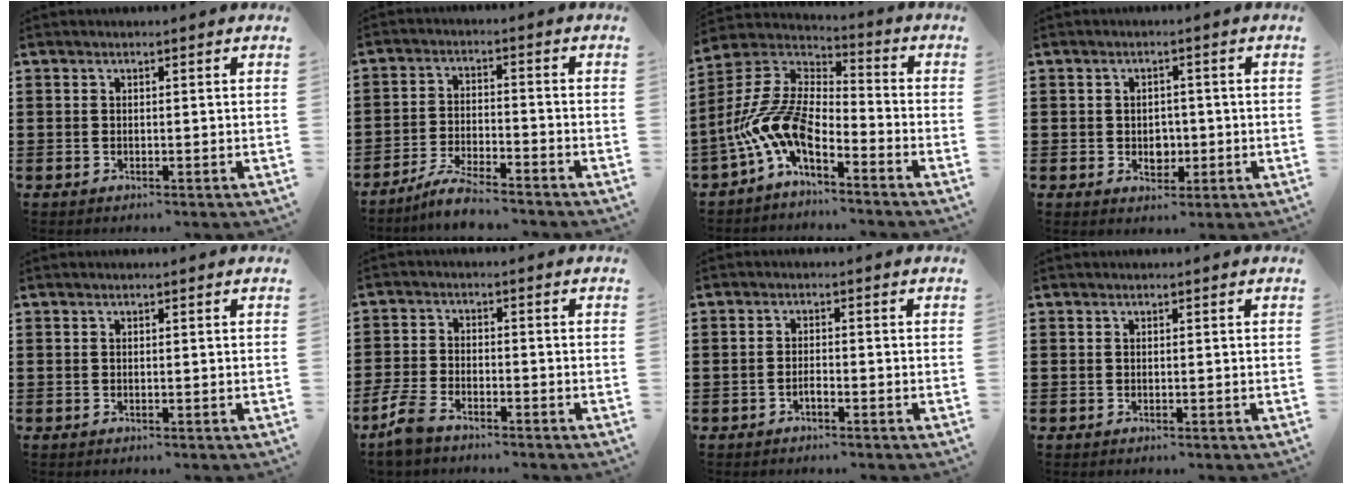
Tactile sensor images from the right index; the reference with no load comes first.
{"total": 5.0, "force": [-4.7, 0.0, 1.8], "torque": [-0.047, -0.005, -0.092]}
{"total": 10.6, "force": [-6.0, 4.4, 7.6], "torque": [-0.203, -0.019, -0.133]}
{"total": 3.4, "force": [-0.5, 2.8, 2.0], "torque": [-0.029, -0.003, -0.015]}
{"total": 0.0}
{"total": 4.5, "force": [-3.6, 1.4, 2.3], "torque": [-0.068, -0.004, -0.076]}
{"total": 1.3, "force": [-1.0, 0.3, 0.8], "torque": [-0.018, -0.005, -0.016]}
{"total": 0.0}